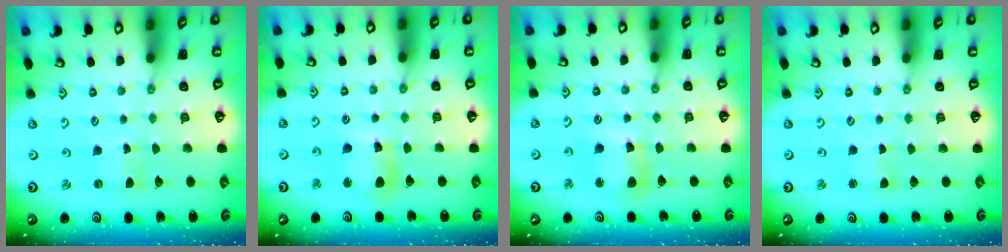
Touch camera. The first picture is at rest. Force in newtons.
{"total": 10.0, "press": 9.9, "slide": 1.2}
{"total": 8.9, "press": 8.9, "slide": 1.1}
{"total": 1.1, "press": 1.0, "slide": 0.3}